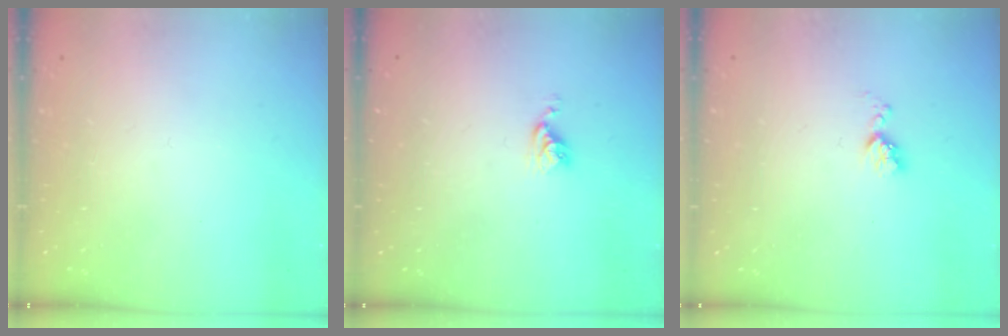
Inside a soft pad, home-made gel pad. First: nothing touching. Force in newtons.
{"total": 4.1, "press": 4.1, "slide": 0.1}
{"total": 4.0, "press": 3.9, "slide": 0.7}